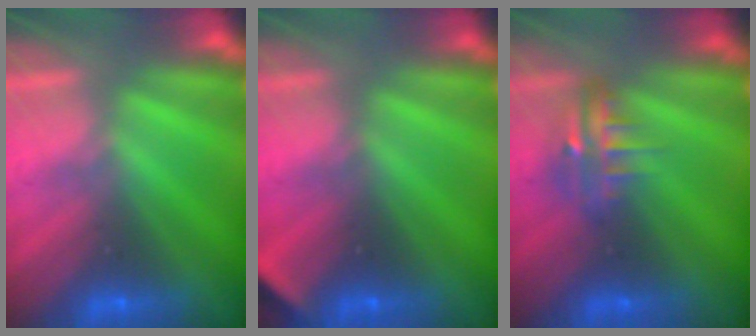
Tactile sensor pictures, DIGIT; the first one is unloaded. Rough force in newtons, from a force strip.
{"total": 2.1}
{"total": 3.8}